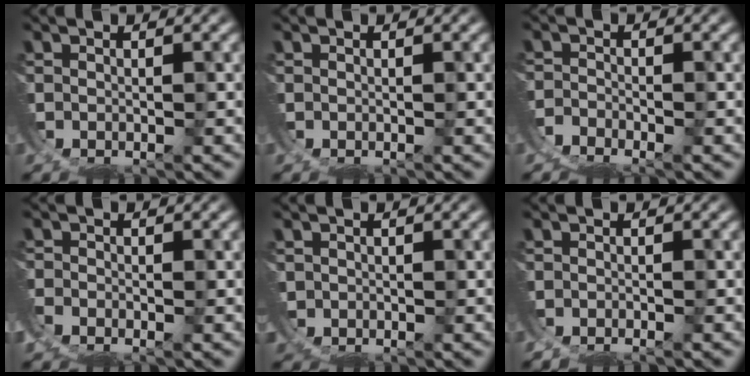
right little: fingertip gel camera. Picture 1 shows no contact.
{"total": 0.0}
{"total": 3.9, "force": [-3.2, 2.0, 0.6], "torque": [-0.012, -0.019, -0.054]}
{"total": 2.6, "force": [-1.7, 1.7, 0.9], "torque": [-0.027, -0.015, -0.026]}
{"total": 1.3, "force": [0.0, 1.2, -0.4], "torque": [-0.009, -0.008, 0.007]}
{"total": 0.9, "force": [-0.7, 0.3, 0.3], "torque": [-0.005, 0.004, -0.016]}